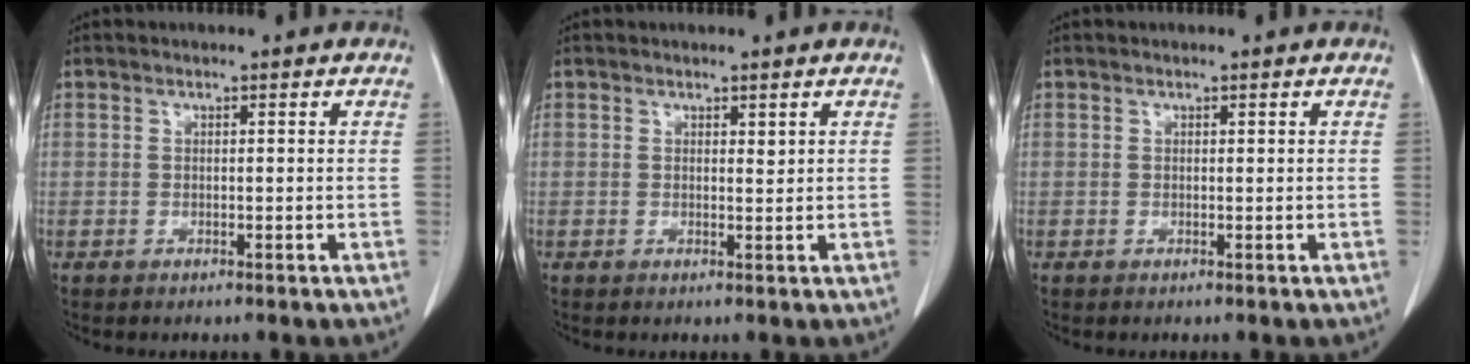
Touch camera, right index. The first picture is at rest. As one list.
[{"total": 0.7, "force": [0.5, 0.2, 0.4], "torque": [-0.005, -0.005, 0.007]}, {"total": 0.0}]